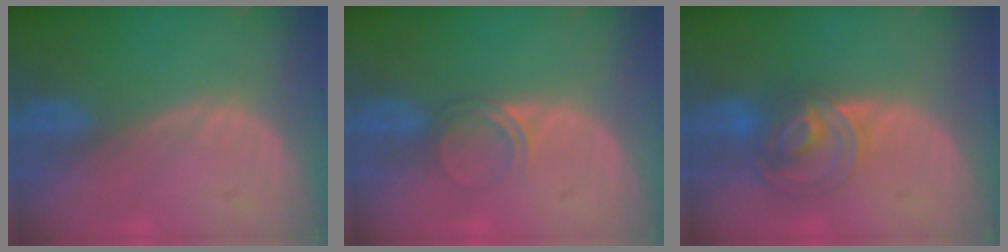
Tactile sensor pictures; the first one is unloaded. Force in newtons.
{"total": 2.5, "press": 2.1, "slide": 1.2}
{"total": 7.1, "press": 6.5, "slide": 2.9}